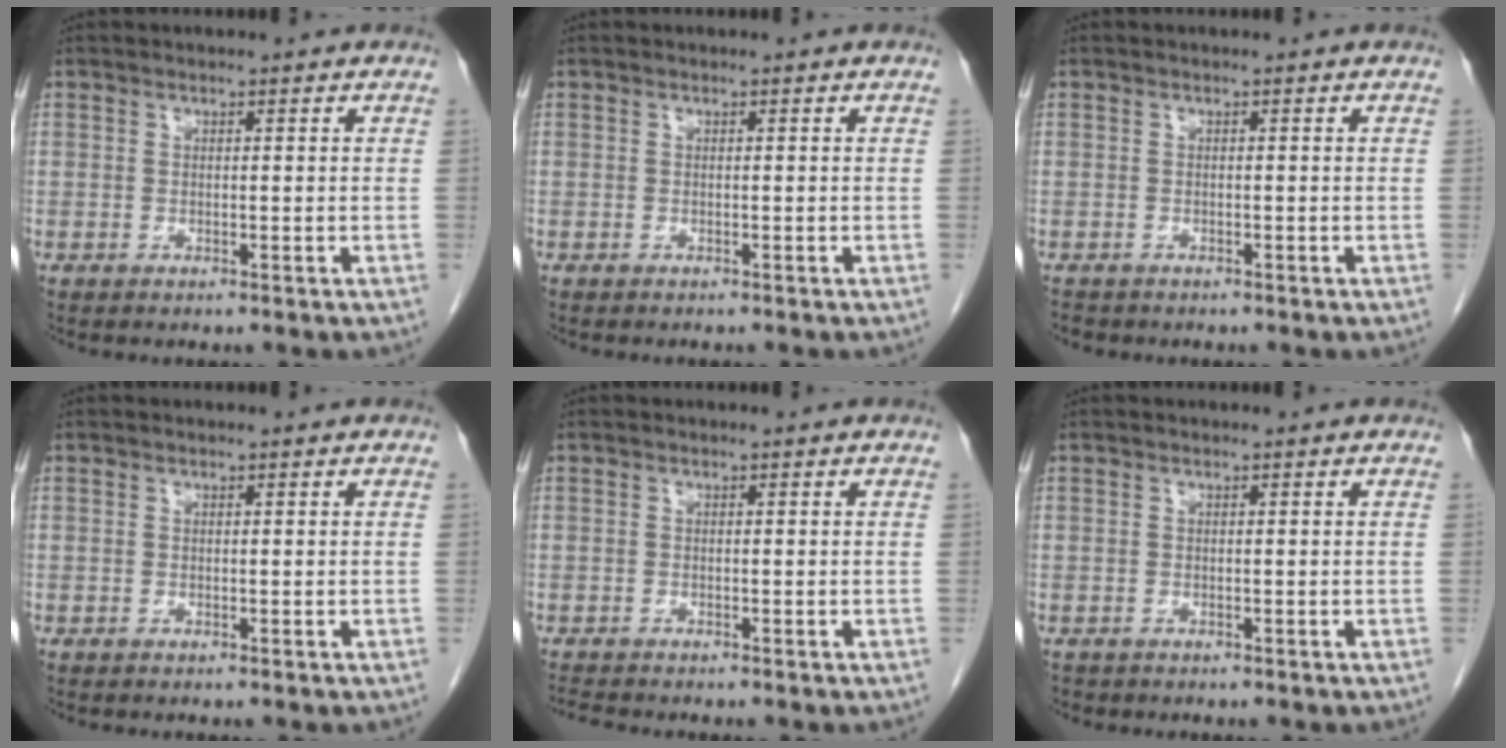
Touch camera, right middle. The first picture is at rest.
{"total": 0.9, "force": [-0.8, 0.1, 0.4], "torque": [-0.003, 0.000, -0.009]}
{"total": 1.5, "force": [-1.3, 0.8, 0.3], "torque": [-0.012, -0.002, -0.019]}
{"total": 0.0}
{"total": 1.5, "force": [-1.5, -0.1, 0.2], "torque": [-0.010, -0.007, -0.029]}
{"total": 0.6, "force": [-0.5, 0.4, 0.0], "torque": [-0.011, 0.001, -0.009]}